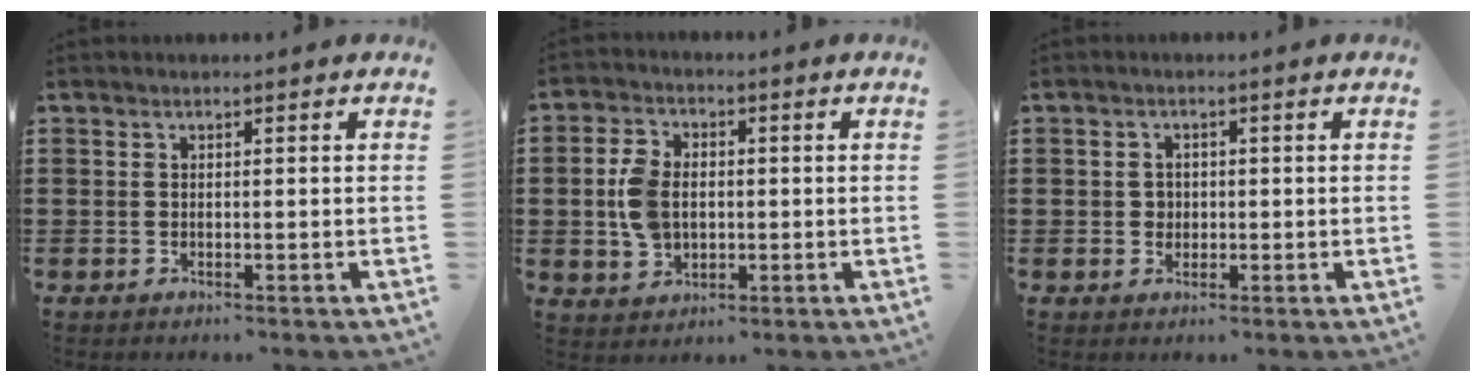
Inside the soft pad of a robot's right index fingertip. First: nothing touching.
{"total": 6.4, "force": [-0.2, 4.5, 4.6], "torque": [-0.121, 0.004, -0.011]}
{"total": 1.9, "force": [-0.1, 1.8, 0.6], "torque": [-0.017, 0.009, -0.004]}